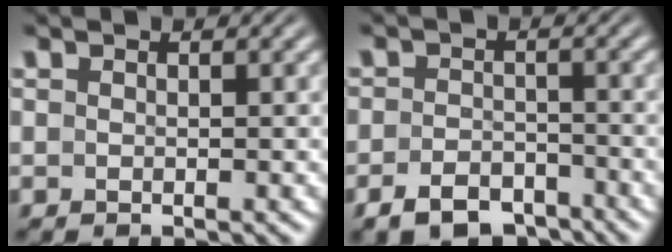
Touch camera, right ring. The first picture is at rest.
{"total": 4.9, "force": [-4.2, 2.3, 0.9], "torque": [-0.003, -0.012, -0.069]}